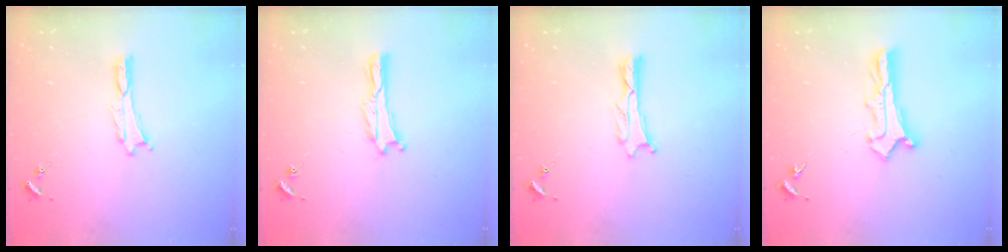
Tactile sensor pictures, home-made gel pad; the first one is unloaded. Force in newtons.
{"total": 0.0}
{"total": 1.2, "press": 1.2, "slide": 0.0}
{"total": 2.6, "press": 2.6, "slide": 0.2}